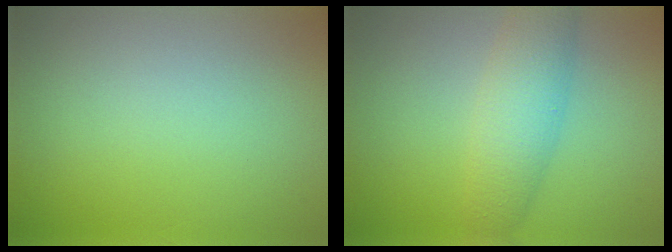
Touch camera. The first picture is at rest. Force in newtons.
{"total": 4.5, "press": 4.5, "slide": 0.1}